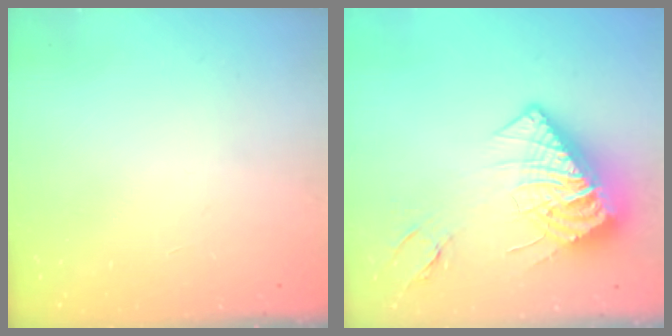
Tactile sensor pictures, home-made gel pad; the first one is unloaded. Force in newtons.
{"total": 16.8, "press": 16.8, "slide": 1.7}